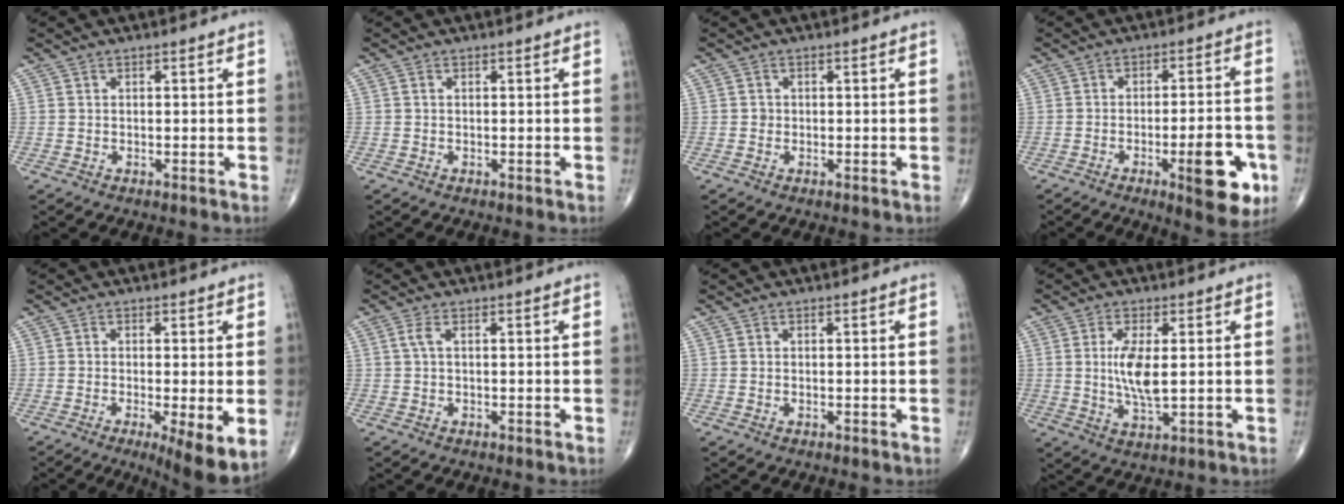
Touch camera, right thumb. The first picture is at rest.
{"total": 0.0}
{"total": 0.9, "force": [-0.1, 0.8, 0.2], "torque": [0.001, 0.002, -0.002]}
{"total": 12.3, "force": [-4.6, 3.7, 10.8], "torque": [-0.126, 0.018, -0.058]}
{"total": 8.3, "force": [-2.1, 1.8, 7.8], "torque": [-0.122, -0.022, -0.032]}
{"total": 1.6, "force": [0.3, 0.5, 1.5], "torque": [-0.045, 0.008, 0.009]}
{"total": 0.0}
{"total": 7.4, "force": [0.7, 2.5, 6.9], "torque": [-0.141, -0.018, 0.017]}